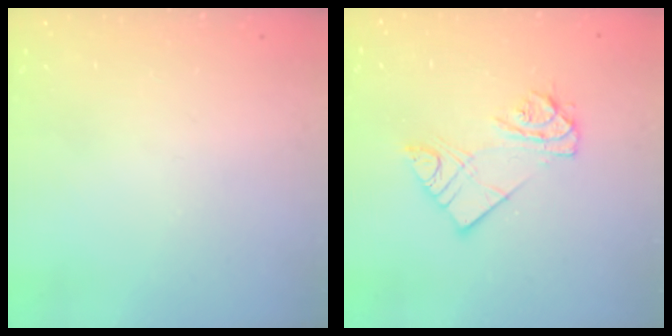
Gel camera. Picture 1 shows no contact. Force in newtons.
{"total": 9.8, "press": 9.8, "slide": 0.7}